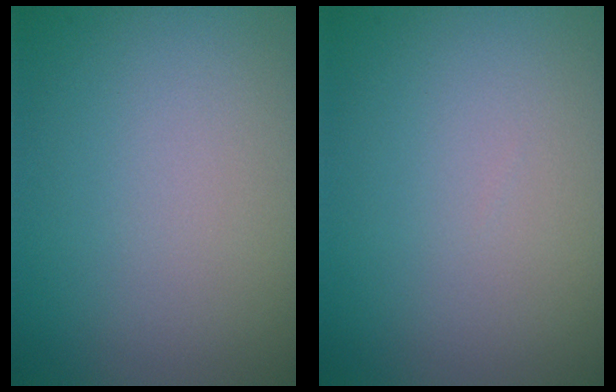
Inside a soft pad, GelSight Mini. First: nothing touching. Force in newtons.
{"total": 0.0}